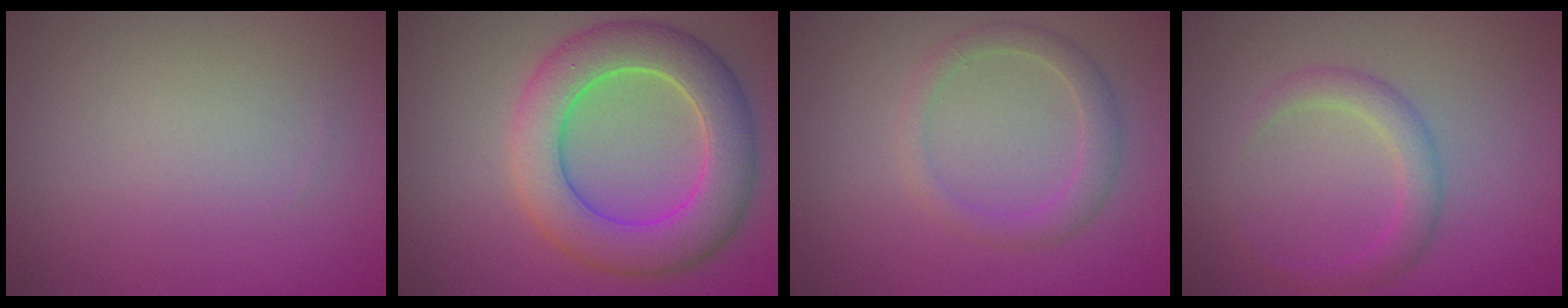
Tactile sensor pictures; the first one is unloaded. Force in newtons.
{"total": 7.6, "press": 7.6, "slide": 0.3}
{"total": 2.3, "press": 2.3, "slide": 0.0}
{"total": 2.3, "press": 2.3, "slide": 0.2}